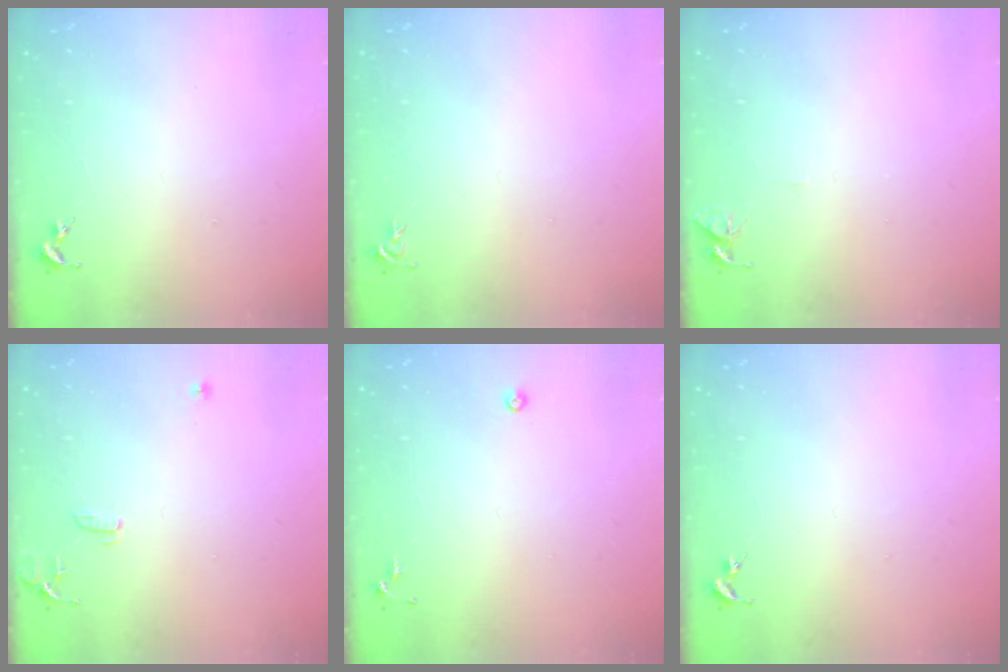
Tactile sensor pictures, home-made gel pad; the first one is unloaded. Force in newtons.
{"total": 3.7, "press": 3.7, "slide": 0.5}
{"total": 5.2, "press": 5.1, "slide": 0.4}
{"total": 8.5, "press": 8.5, "slide": 0.8}
{"total": 3.5, "press": 3.4, "slide": 0.7}
{"total": 0.0}